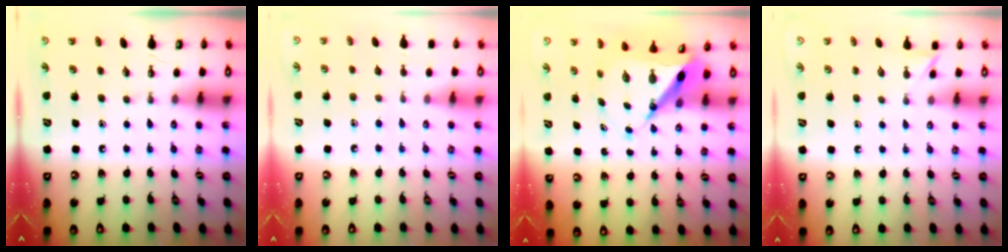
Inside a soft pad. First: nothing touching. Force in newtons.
{"total": 5.7, "press": 5.7, "slide": 0.5}
{"total": 8.5, "press": 8.5, "slide": 0.8}
{"total": 3.8, "press": 3.8, "slide": 0.5}